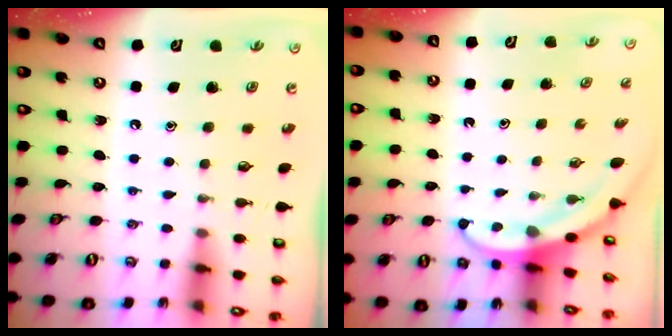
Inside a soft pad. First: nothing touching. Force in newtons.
{"total": 3.6, "press": 3.6, "slide": 0.4}